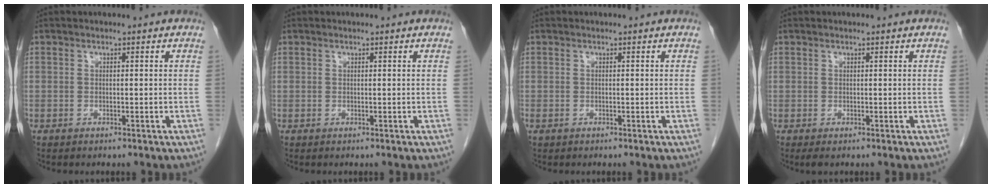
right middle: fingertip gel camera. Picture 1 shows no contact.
{"total": 0.0}
{"total": 0.0}
{"total": 0.9, "force": [-0.5, 0.5, 0.7], "torque": [-0.013, -0.002, -0.003]}